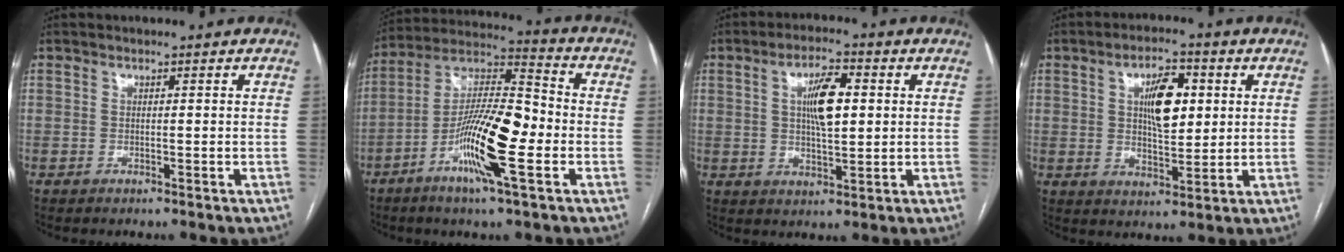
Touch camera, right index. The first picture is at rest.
{"total": 15.5, "force": [-4.8, 2.1, 14.6], "torque": [-0.274, 0.003, -0.089]}
{"total": 7.4, "force": [1.5, 2.1, 6.9], "torque": [-0.124, 0.009, 0.027]}
{"total": 8.2, "force": [2.1, 3.2, 7.3], "torque": [-0.125, 0.011, 0.037]}